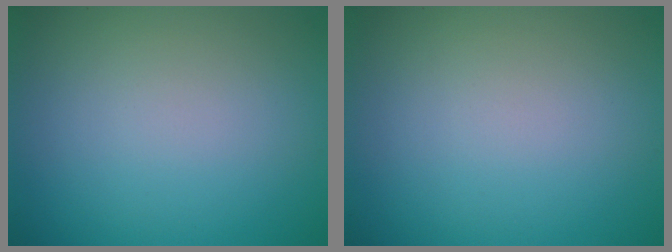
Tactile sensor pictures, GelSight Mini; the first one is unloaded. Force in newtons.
{"total": 0.0}